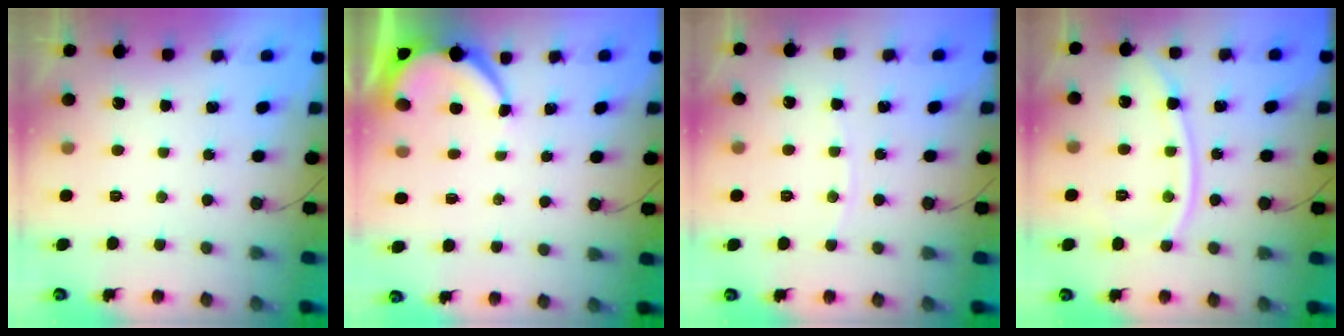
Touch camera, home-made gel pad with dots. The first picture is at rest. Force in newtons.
{"total": 5.0, "press": 4.9, "slide": 0.5}
{"total": 5.0, "press": 5.0, "slide": 0.7}
{"total": 11.7, "press": 11.6, "slide": 1.3}